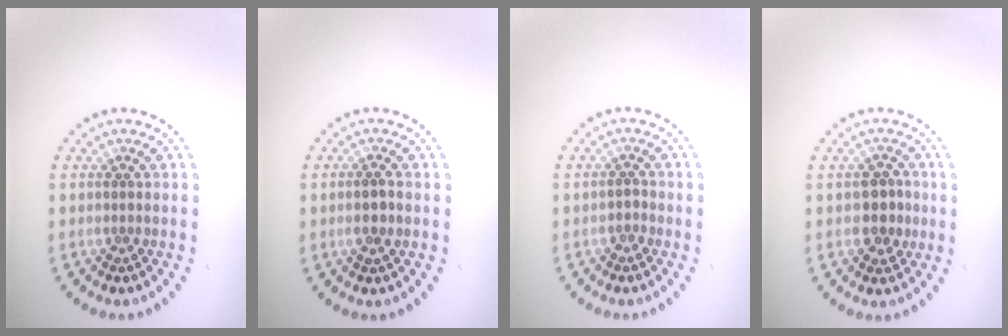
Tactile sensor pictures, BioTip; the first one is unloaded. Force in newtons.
{"total": 1.3, "press": 1.2, "slide": 0.4}
{"total": 0.5, "press": 0.5, "slide": 0.2}
{"total": 2.6, "press": 2.5, "slide": 0.7}